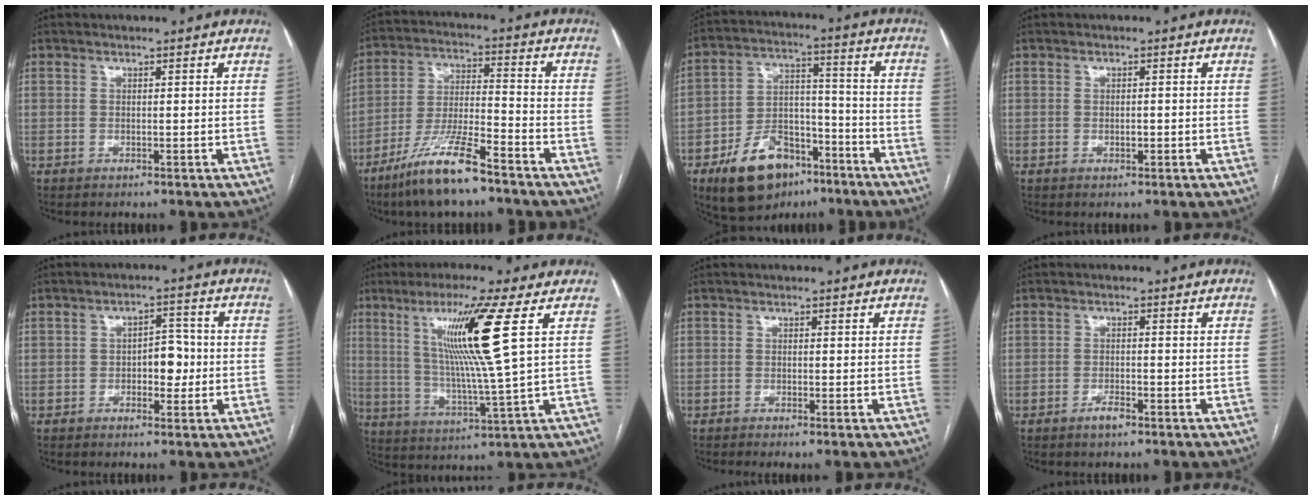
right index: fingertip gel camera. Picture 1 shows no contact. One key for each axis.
{"total": 12.0, "fx": -8.5, "fy": 1.6, "fz": 8.4, "tx": -0.170, "ty": -0.019, "tz": -0.159}
{"total": 13.9, "fx": -8.4, "fy": 8.1, "fz": 7.6, "tx": -0.132, "ty": 0.021, "tz": -0.135}
{"total": 1.2, "fx": -0.3, "fy": 0.5, "fz": 1.1, "tx": -0.020, "ty": 0.000, "tz": -0.003}
{"total": 4.8, "fx": -0.7, "fy": 2.7, "fz": 3.9, "tx": -0.051, "ty": 0.013, "tz": -0.010}
{"total": 13.3, "fx": 4.8, "fy": -2.3, "fz": 12.2, "tx": -0.213, "ty": -0.007, "tz": 0.086}
{"total": 1.1, "fx": -0.6, "fy": 0.1, "fz": 1.0, "tx": -0.019, "ty": -0.002, "tz": -0.011}
{"total": 1.9, "fx": -1.3, "fy": 0.5, "fz": 1.3, "tx": -0.024, "ty": 0.000, "tz": -0.023}